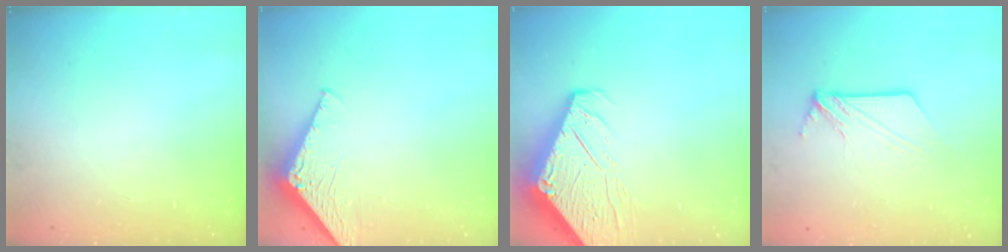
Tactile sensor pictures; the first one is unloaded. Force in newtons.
{"total": 3.2, "press": 3.2, "slide": 0.3}
{"total": 9.3, "press": 9.3, "slide": 1.0}
{"total": 7.9, "press": 7.9, "slide": 0.5}